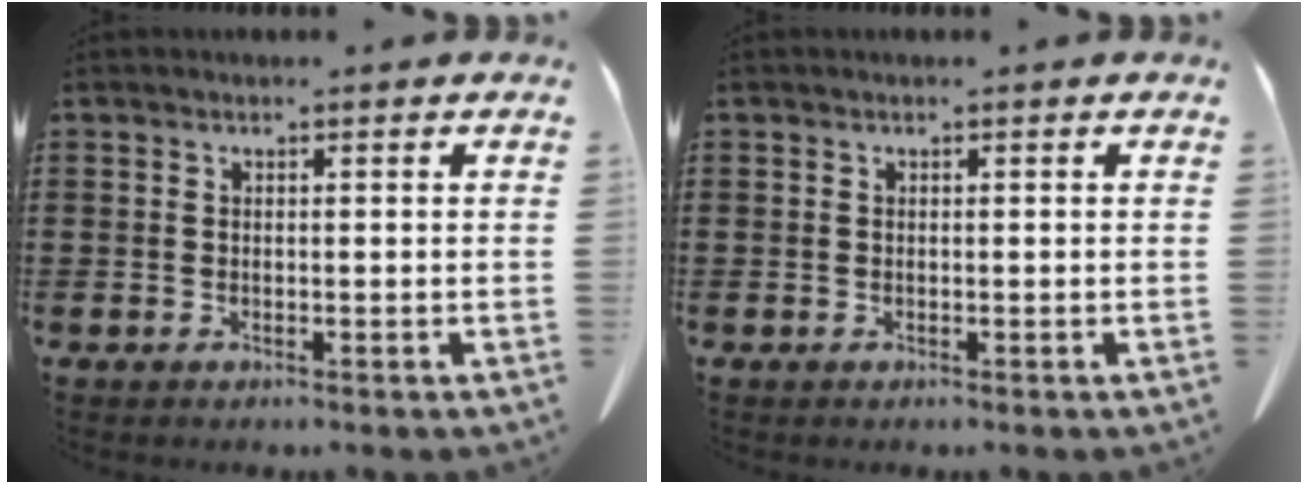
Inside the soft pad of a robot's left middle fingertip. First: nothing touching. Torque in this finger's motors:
{"motor_torque": [0.04, -0.06, -0.02, -0.01]}